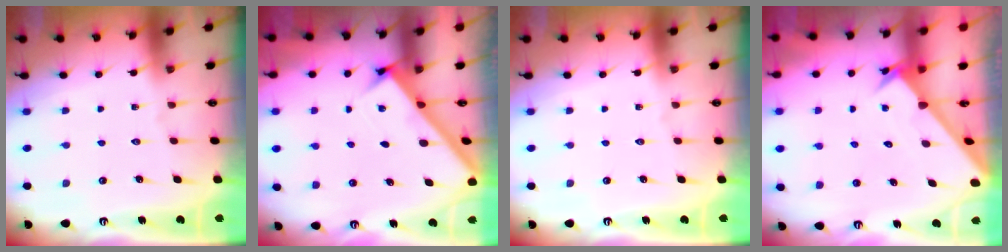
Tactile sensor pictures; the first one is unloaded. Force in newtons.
{"total": 2.8, "press": 2.8, "slide": 0.4}
{"total": 0.0}
{"total": 2.6, "press": 2.6, "slide": 0.2}